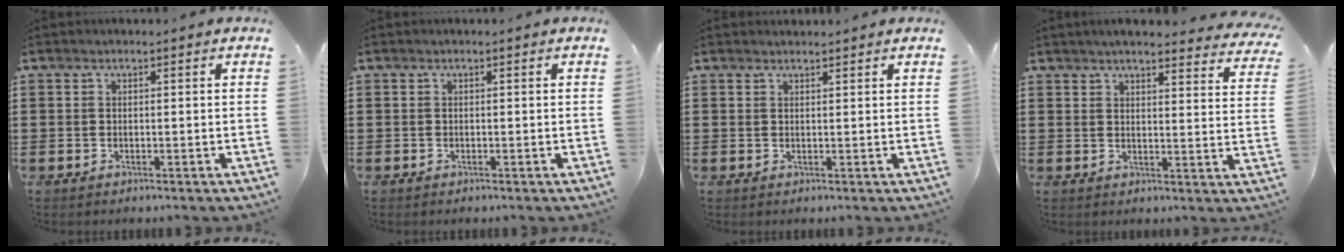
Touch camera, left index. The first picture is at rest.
{"total": 0.0}
{"total": 1.0, "force": [1.0, 0.1, 0.2], "torque": [-0.006, -0.002, 0.020]}
{"total": 3.9, "force": [3.7, -0.1, 1.2], "torque": [-0.031, -0.020, 0.062]}